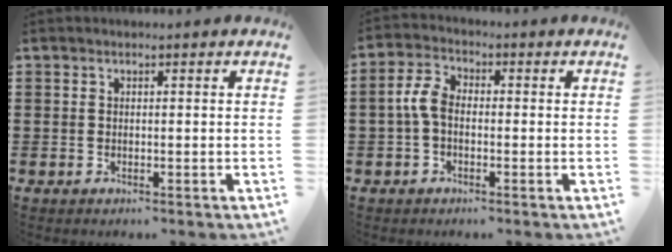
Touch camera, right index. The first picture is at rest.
{"total": 4.3, "force": [-0.9, 2.6, 3.4], "torque": [-0.094, -0.004, -0.025]}